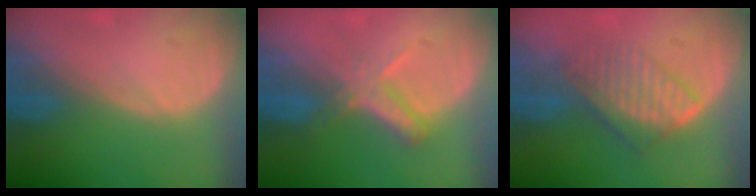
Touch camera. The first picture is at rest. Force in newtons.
{"total": 5.5, "press": 5.1, "slide": 2.2}
{"total": 6.6, "press": 6.4, "slide": 1.8}